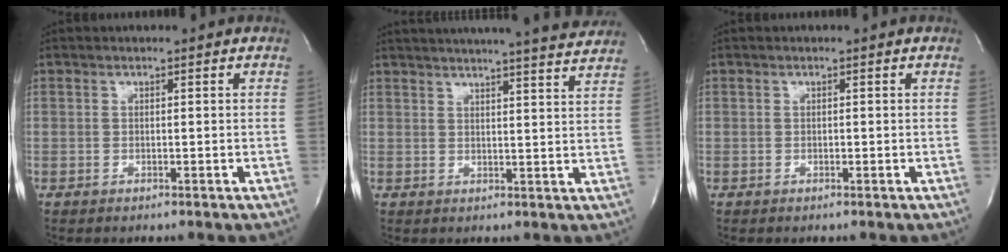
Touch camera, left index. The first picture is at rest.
{"total": 18.8, "force": [17.5, 0.0, 7.0], "torque": [-0.110, -0.016, 0.217]}
{"total": 0.0}